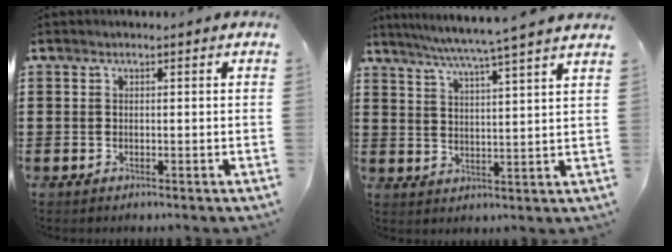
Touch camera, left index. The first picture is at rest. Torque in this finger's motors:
{"motor_torque": [1.40, -0.73, 0.39, 0.15]}